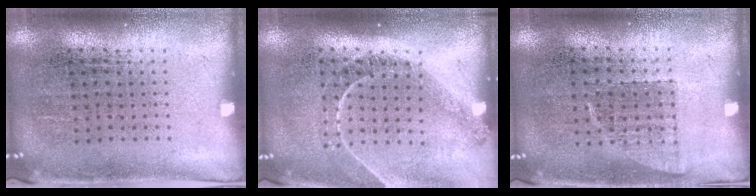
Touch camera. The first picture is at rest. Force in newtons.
{"total": 1.2, "press": 1.2, "slide": 0.2}
{"total": 0.6, "press": 0.6, "slide": 0.1}